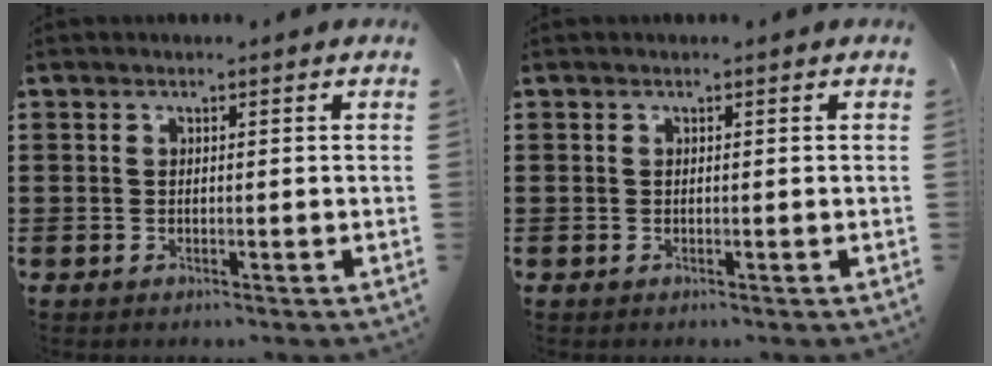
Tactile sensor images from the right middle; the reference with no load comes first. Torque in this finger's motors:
{"motor_torque": [0.00, 0.00, 0.01, -0.01]}